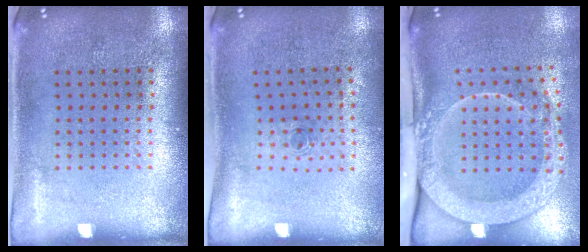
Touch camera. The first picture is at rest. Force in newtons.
{"total": 0.6, "press": 0.2, "slide": 0.6}
{"total": 3.0, "press": 2.1, "slide": 2.1}